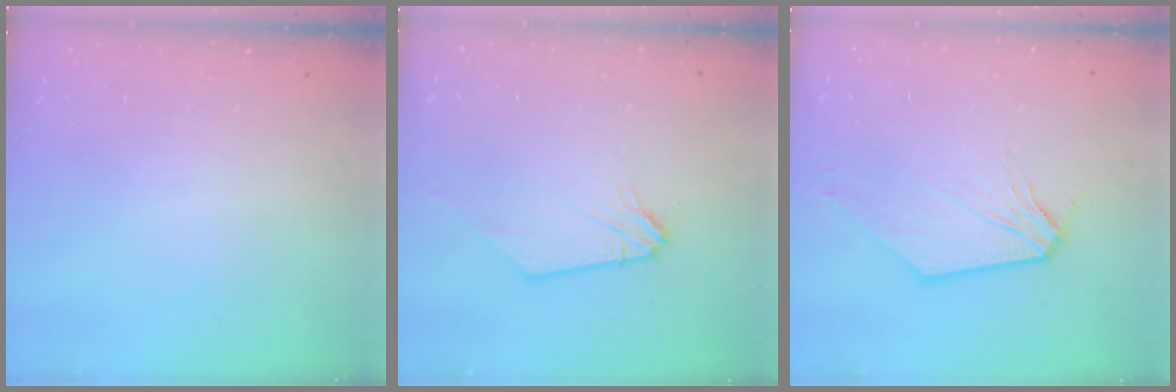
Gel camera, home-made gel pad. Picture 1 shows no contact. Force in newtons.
{"total": 1.2, "press": 1.2, "slide": 0.1}
{"total": 2.5, "press": 2.5, "slide": 0.3}